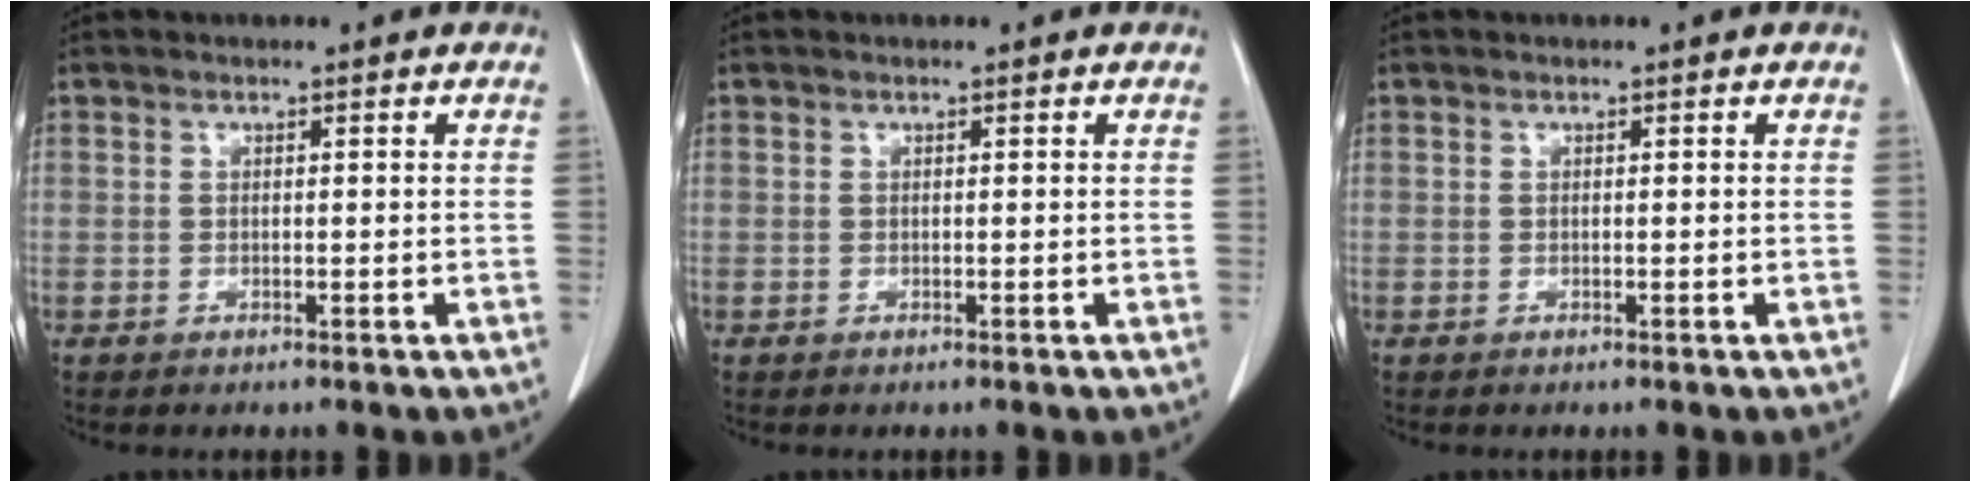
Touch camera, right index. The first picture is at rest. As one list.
[{"total": 0.0}, {"total": 0.0}]